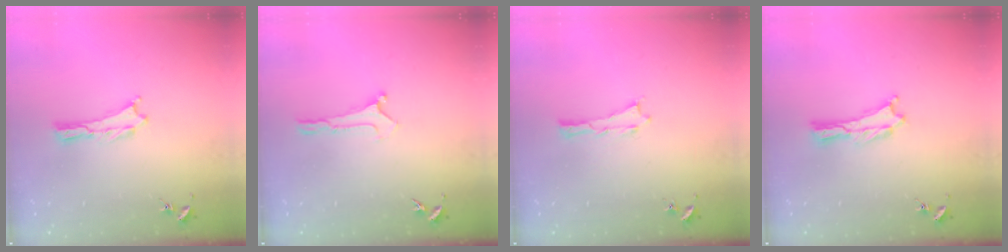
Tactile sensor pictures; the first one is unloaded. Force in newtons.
{"total": 0.0}
{"total": 0.0}
{"total": 0.0}